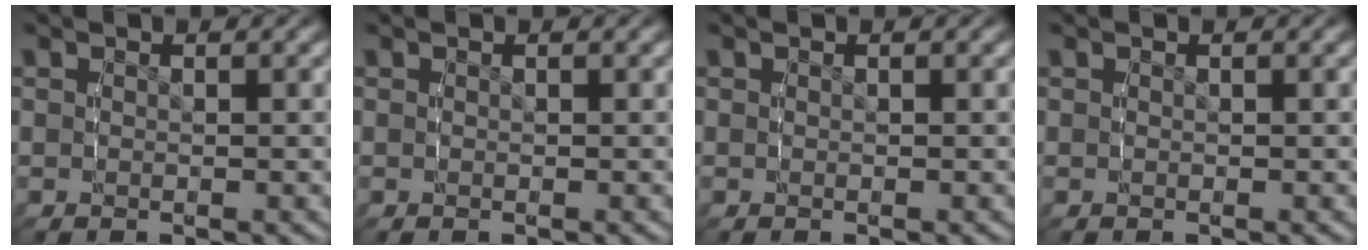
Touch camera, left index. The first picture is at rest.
{"total": 0.0}
{"total": 0.0}
{"total": 0.0}